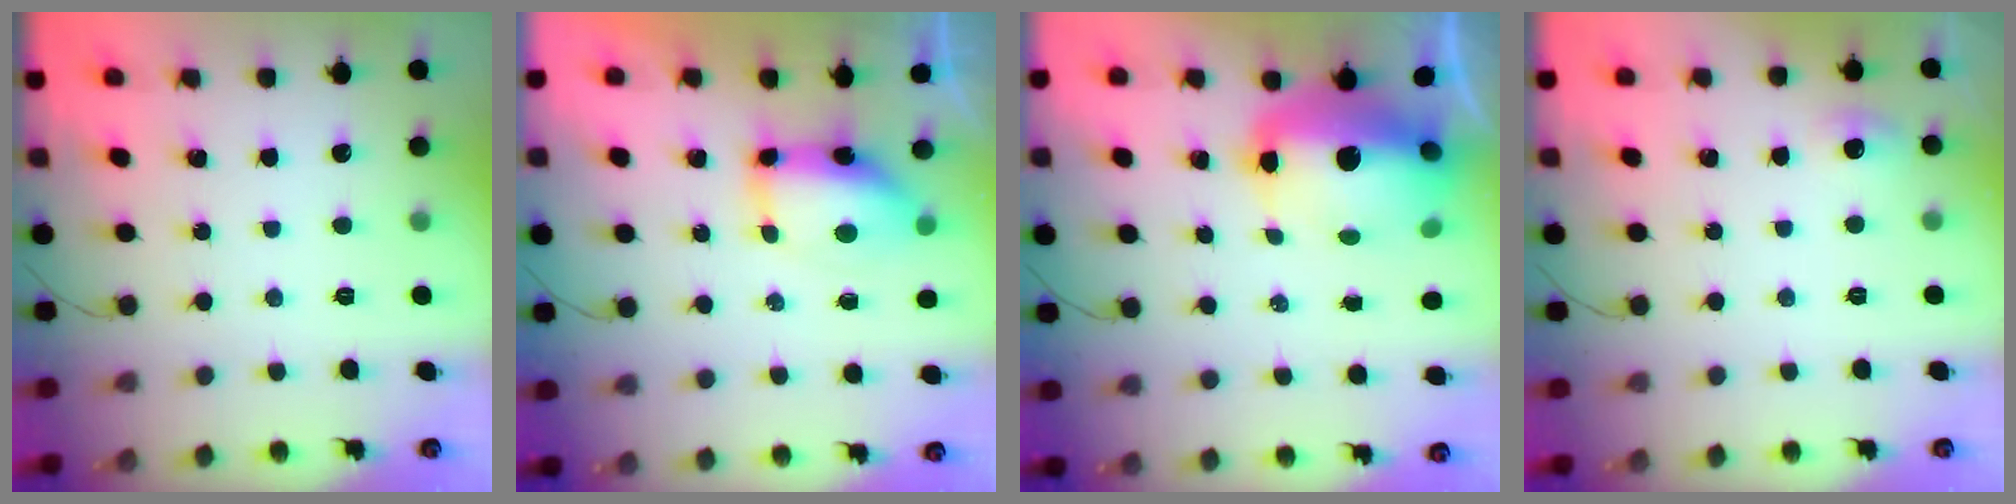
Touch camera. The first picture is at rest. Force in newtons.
{"total": 8.3, "press": 8.2, "slide": 1.2}
{"total": 15.6, "press": 14.8, "slide": 4.9}
{"total": 4.5, "press": 4.3, "slide": 1.3}